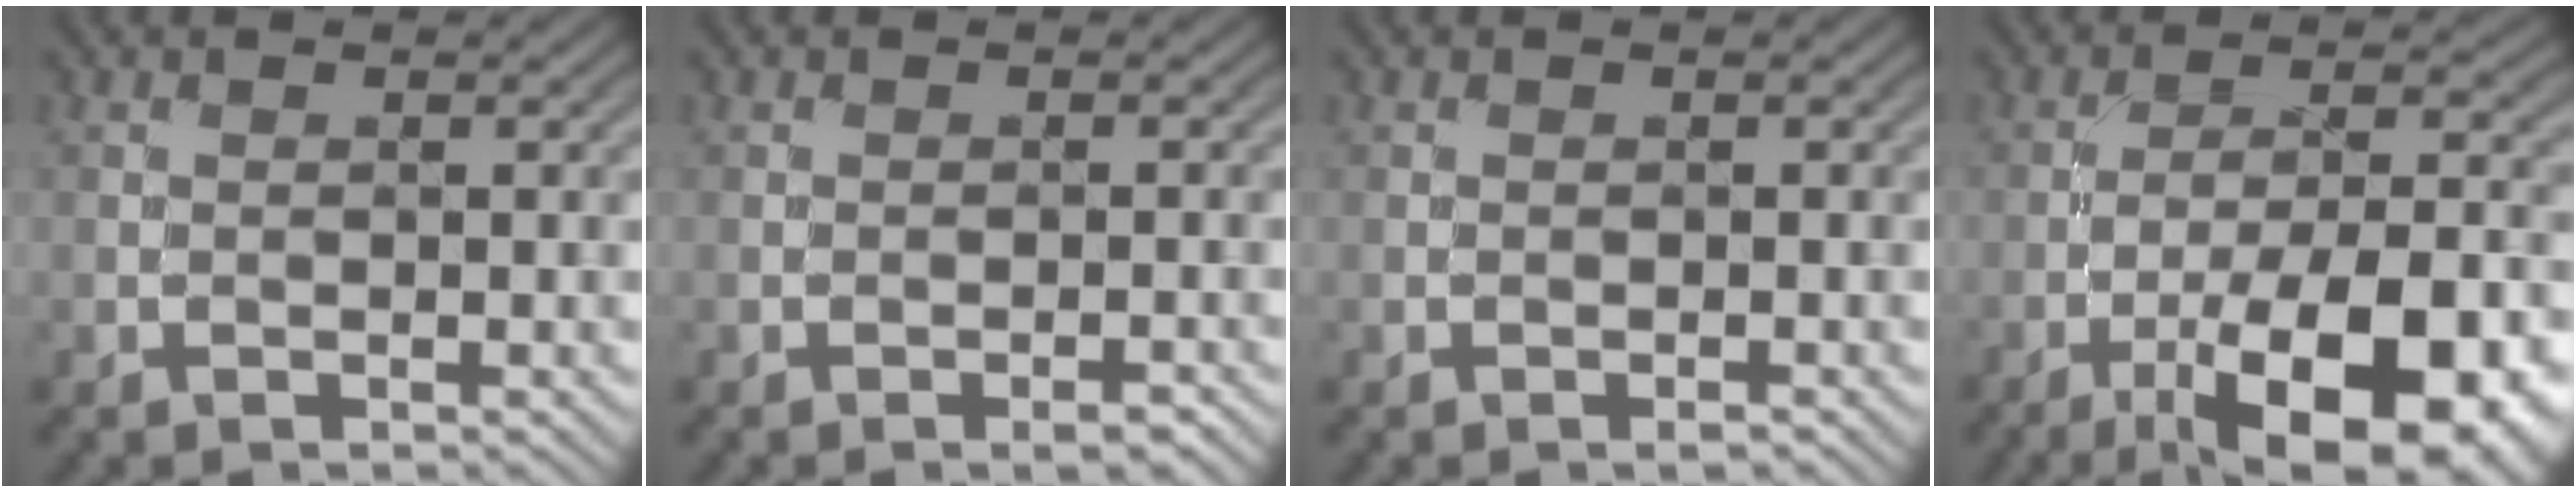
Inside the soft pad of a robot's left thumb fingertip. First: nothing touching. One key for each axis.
{"total": 1.6, "fx": -1.0, "fy": 0.5, "fz": 1.1, "tx": -0.018, "ty": 0.001, "tz": -0.017}
{"total": 0.5, "fx": -0.4, "fy": 0.2, "fz": 0.3, "tx": -0.007, "ty": 0.000, "tz": -0.007}
{"total": 16.3, "fx": -8.9, "fy": 5.5, "fz": 12.5, "tx": -0.179, "ty": -0.007, "tz": -0.135}